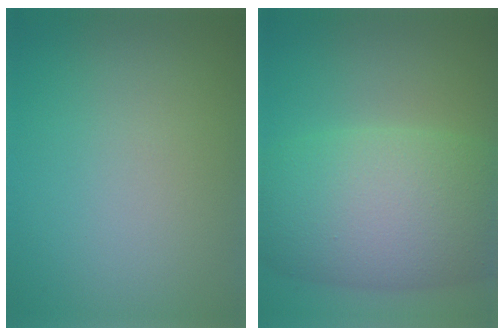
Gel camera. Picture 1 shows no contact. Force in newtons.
{"total": 11.0, "press": 11.0, "slide": 0.4}